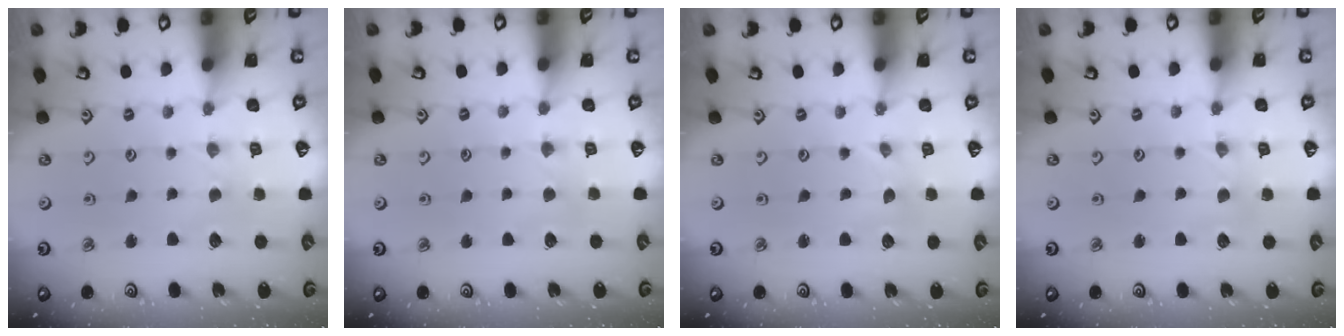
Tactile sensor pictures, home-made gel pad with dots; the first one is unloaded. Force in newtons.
{"total": 3.3, "press": 3.2, "slide": 0.7}
{"total": 0.0}
{"total": 1.3, "press": 1.3, "slide": 0.2}